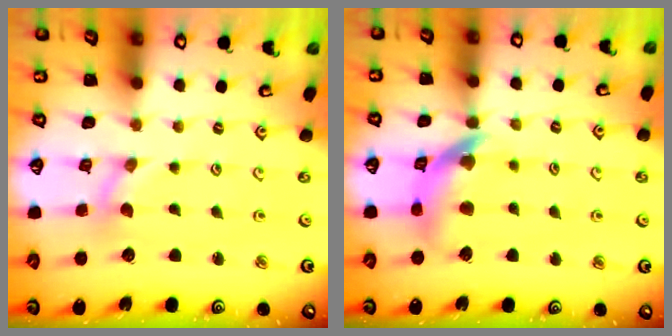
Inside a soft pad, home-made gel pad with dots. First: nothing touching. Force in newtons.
{"total": 12.9, "press": 12.8, "slide": 1.6}